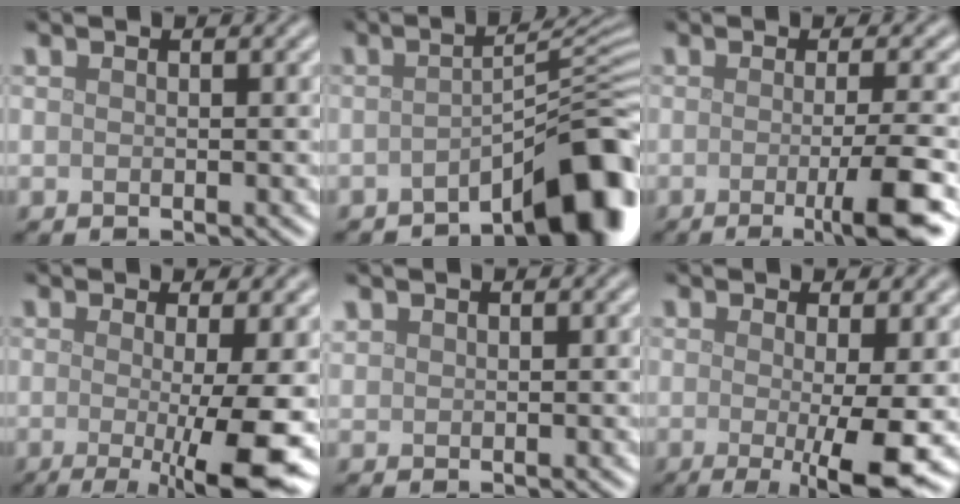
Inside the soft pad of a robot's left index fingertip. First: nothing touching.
{"total": 8.8, "force": [-4.8, 1.8, 7.1], "torque": [-0.079, 0.016, -0.080]}
{"total": 5.9, "force": [-1.5, 1.1, 5.6], "torque": [-0.077, -0.009, -0.028]}
{"total": 10.1, "force": [-1.8, 2.2, 9.7], "torque": [-0.128, -0.018, -0.023]}
{"total": 0.8, "force": [0.7, 0.3, 0.0], "torque": [-0.003, 0.002, 0.019]}
{"total": 7.1, "force": [-1.2, 1.2, 6.9], "torque": [-0.101, -0.016, -0.016]}